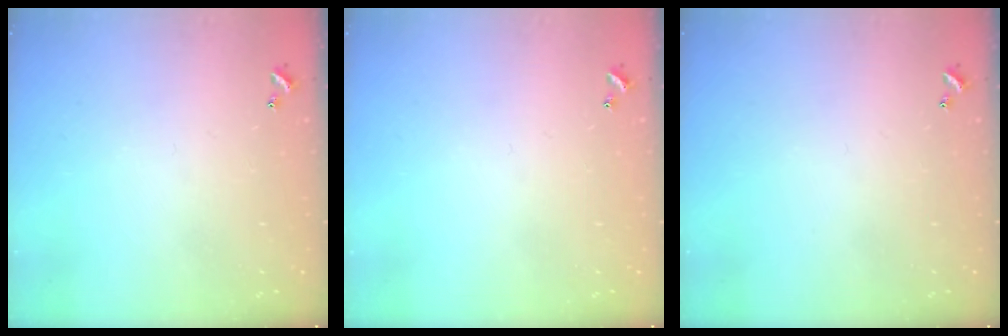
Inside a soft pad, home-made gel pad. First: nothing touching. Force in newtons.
{"total": 0.0}
{"total": 0.0}